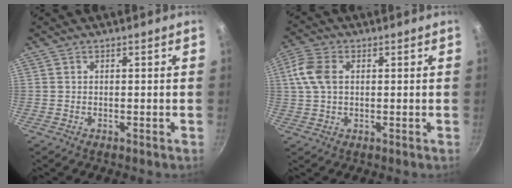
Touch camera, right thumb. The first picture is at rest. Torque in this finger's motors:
{"motor_torque": [0.02, 0.02, 0.63, -0.13, 0.04]}